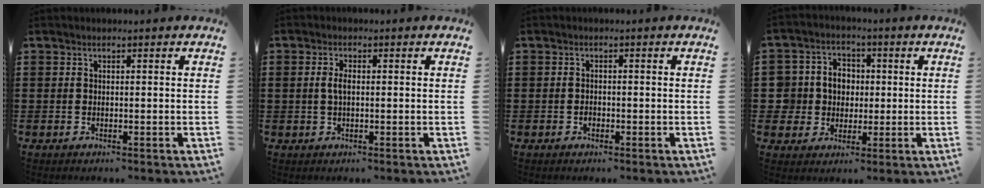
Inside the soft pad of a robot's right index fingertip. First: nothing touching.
{"total": 2.3, "force": [0.1, 1.0, 2.1], "torque": [-0.049, 0.001, -0.001]}
{"total": 0.8, "force": [-0.5, 0.5, 0.4], "torque": [-0.010, -0.001, -0.009]}
{"total": 6.0, "force": [0.3, 5.9, 1.2], "torque": [-0.057, 0.016, 0.004]}